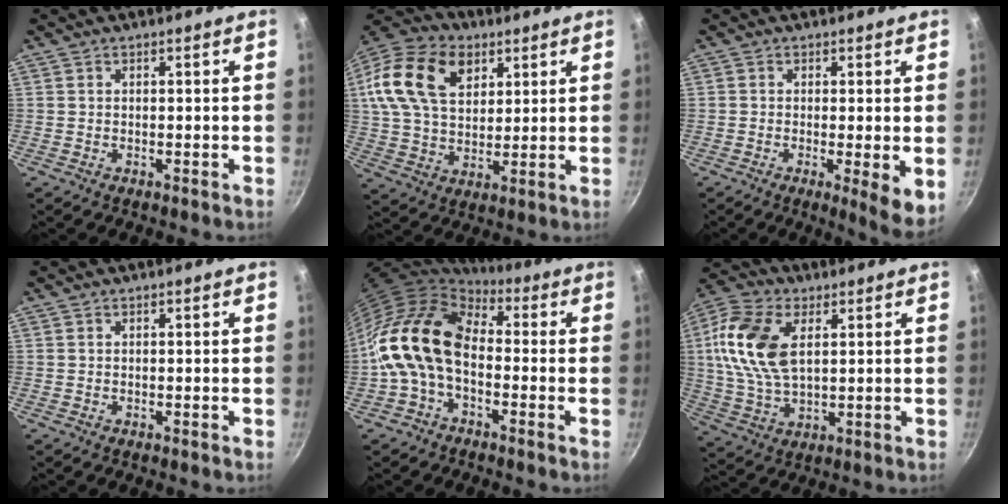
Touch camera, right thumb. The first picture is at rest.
{"total": 21.0, "force": [7.8, 14.1, 13.6], "torque": [-0.256, 0.010, 0.133]}
{"total": 6.5, "force": [-0.8, 1.2, 6.4], "torque": [-0.087, -0.020, -0.011]}
{"total": 0.0}
{"total": 14.8, "force": [-1.6, 9.8, 11.0], "torque": [-0.179, 0.036, -0.049]}
{"total": 15.3, "force": [3.7, 8.8, 11.9], "torque": [-0.229, -0.002, 0.068]}